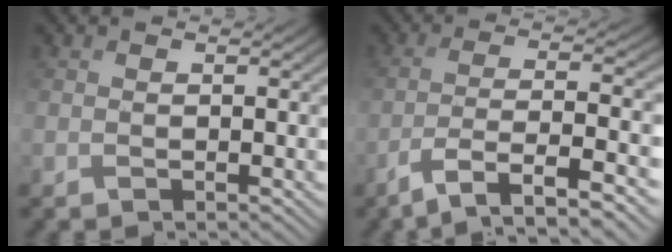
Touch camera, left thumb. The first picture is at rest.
{"total": 9.1, "force": [-5.1, 2.2, 7.2], "torque": [-0.119, 0.000, -0.084]}